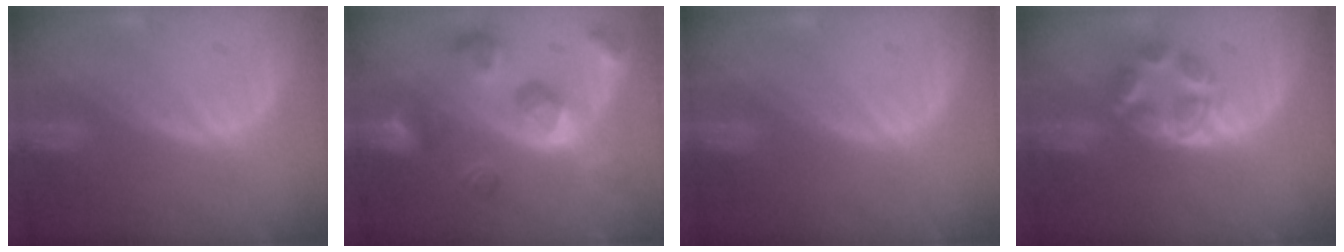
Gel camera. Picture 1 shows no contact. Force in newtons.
{"total": 9.8, "press": 8.8, "slide": 4.4}
{"total": 0.0}
{"total": 5.5, "press": 5.2, "slide": 1.7}